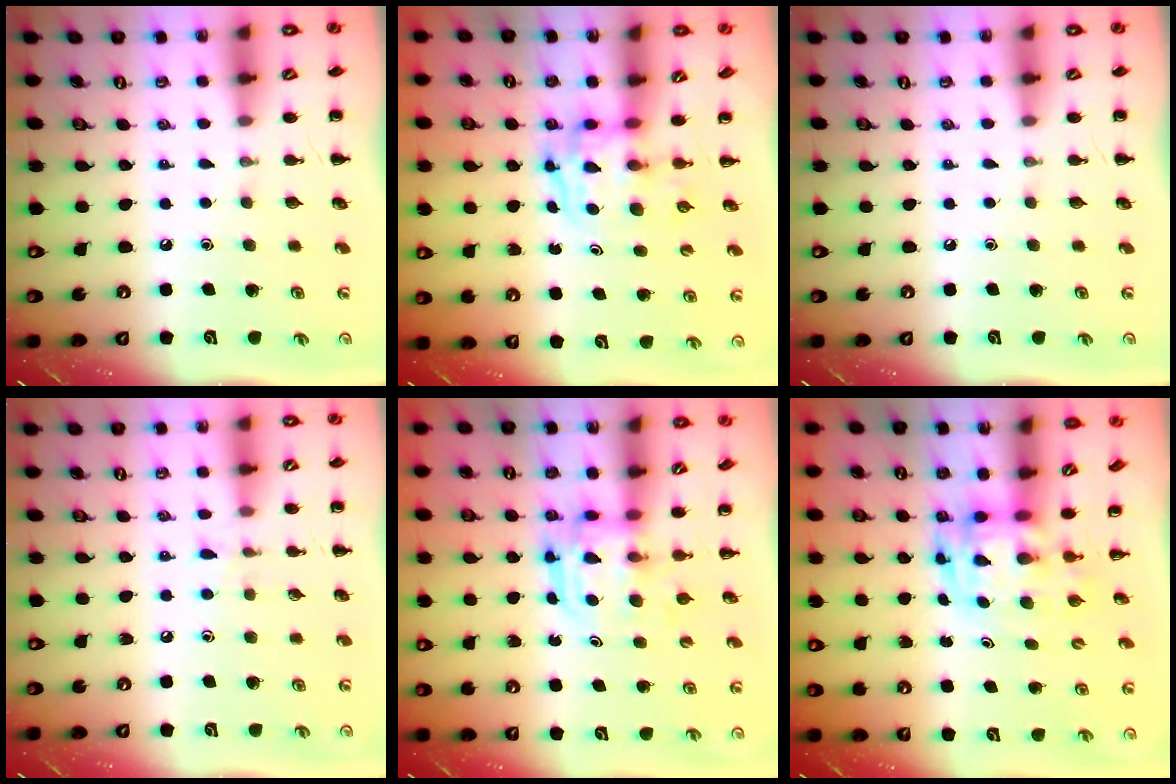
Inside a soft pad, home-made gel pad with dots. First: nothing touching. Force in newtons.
{"total": 3.4, "press": 3.3, "slide": 0.6}
{"total": 0.0}
{"total": 5.7, "press": 5.2, "slide": 2.3}
{"total": 3.0, "press": 3.0, "slide": 0.2}
{"total": 3.0, "press": 3.0, "slide": 0.6}